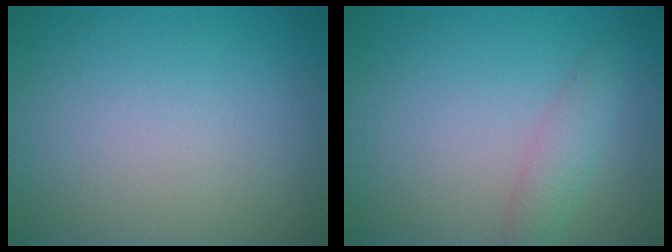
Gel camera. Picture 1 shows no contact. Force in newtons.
{"total": 2.2, "press": 2.2, "slide": 0.1}